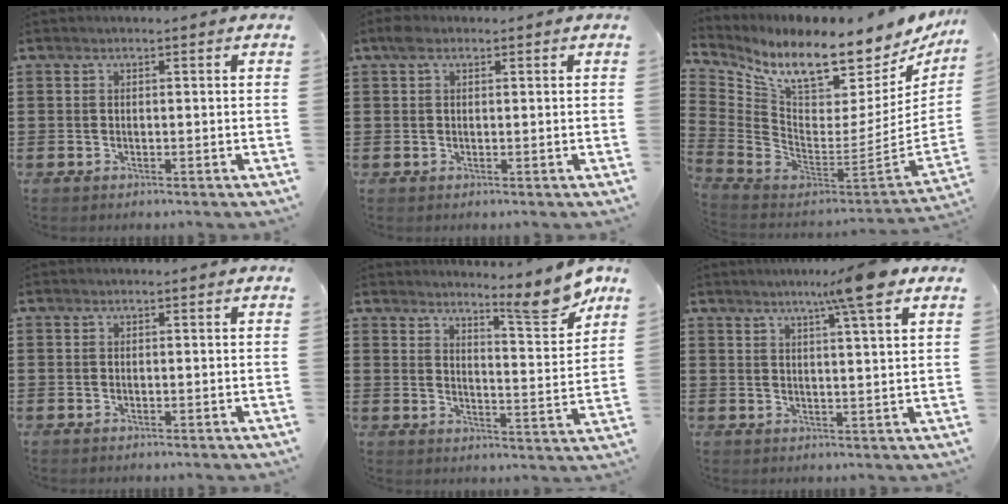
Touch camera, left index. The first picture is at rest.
{"total": 1.7, "force": [0.8, 1.0, 1.1], "torque": [-0.026, 0.008, 0.014]}
{"total": 10.0, "force": [8.0, 2.5, 5.5], "torque": [-0.123, -0.082, 0.133]}
{"total": 0.0}
{"total": 8.6, "force": [7.0, 0.8, 4.8], "torque": [-0.063, -0.046, 0.112]}
{"total": 8.6, "force": [5.8, -0.8, 6.2], "torque": [-0.112, -0.011, 0.094]}